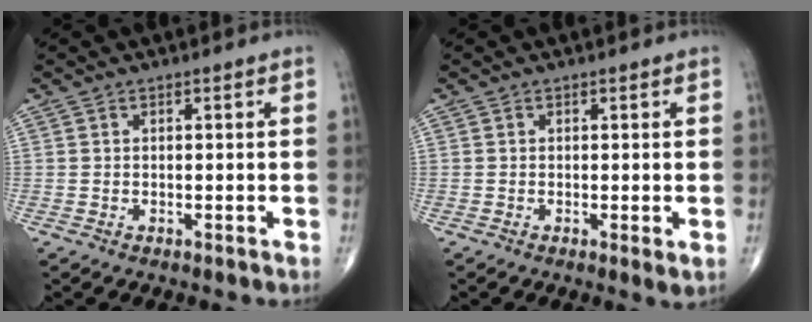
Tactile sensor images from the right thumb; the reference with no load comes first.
{"total": 1.6, "force": [-0.2, 0.3, 1.6], "torque": [-0.029, -0.007, -0.005]}